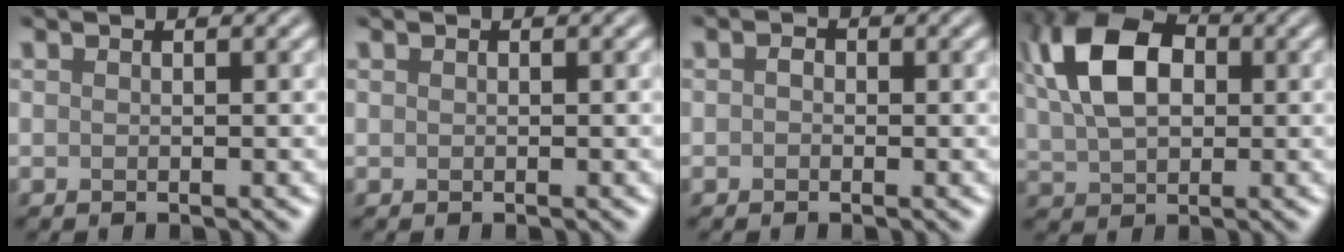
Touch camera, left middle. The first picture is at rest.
{"total": 0.0}
{"total": 1.0, "force": [-0.1, 0.8, 0.5], "torque": [-0.008, -0.004, -0.007]}
{"total": 9.3, "force": [2.2, 5.9, 6.8], "torque": [-0.150, 0.024, 0.034]}